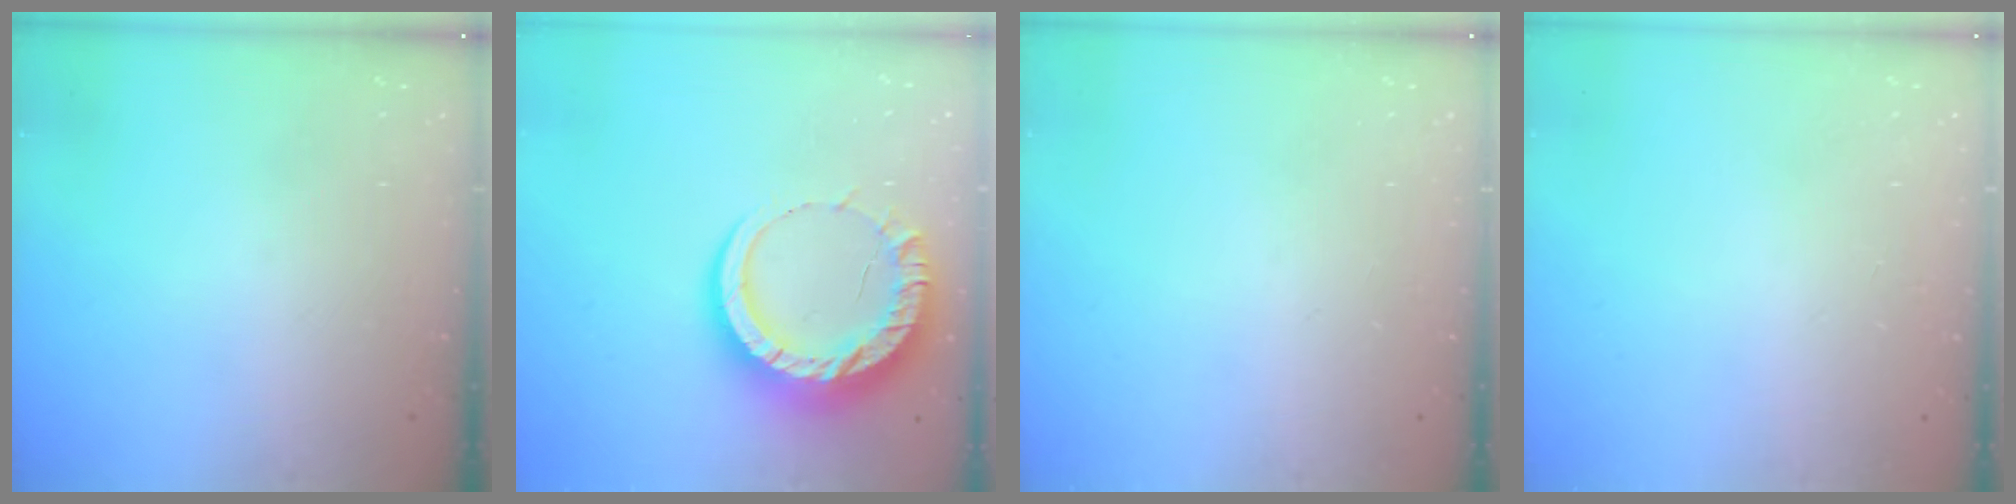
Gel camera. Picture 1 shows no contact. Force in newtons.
{"total": 14.8, "press": 14.8, "slide": 0.8}
{"total": 0.0}
{"total": 2.4, "press": 2.4, "slide": 0.2}